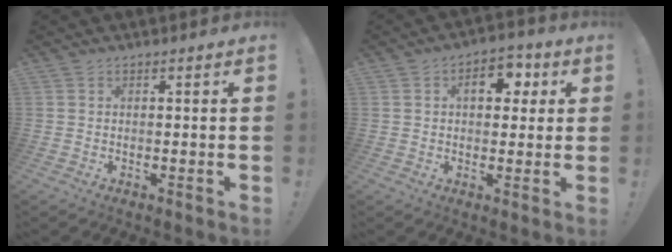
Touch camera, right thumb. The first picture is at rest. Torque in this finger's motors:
{"motor_torque": [0.69, 1.87, 0.82, 0.20, 0.04]}